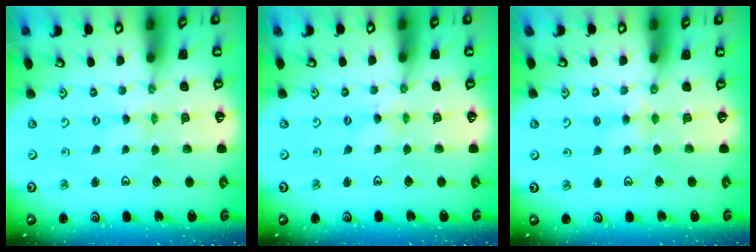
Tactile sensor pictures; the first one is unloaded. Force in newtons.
{"total": 1.3, "press": 1.2, "slide": 0.4}
{"total": 2.7, "press": 2.7, "slide": 0.4}